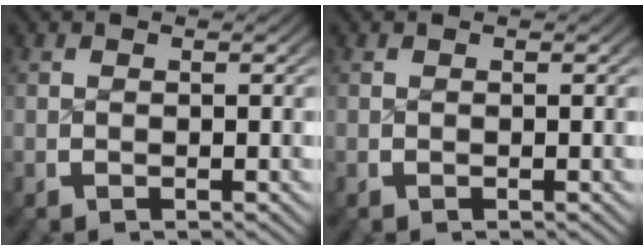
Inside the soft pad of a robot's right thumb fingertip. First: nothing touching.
{"total": 0.0}